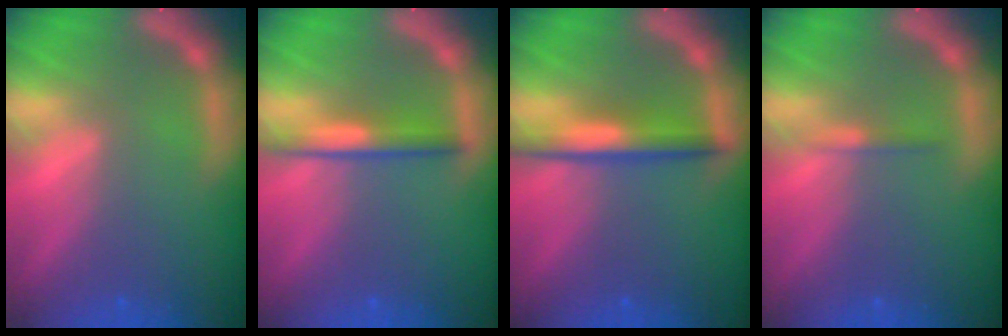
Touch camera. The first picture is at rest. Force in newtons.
{"total": 3.0}
{"total": 4.0}
{"total": 0.9}